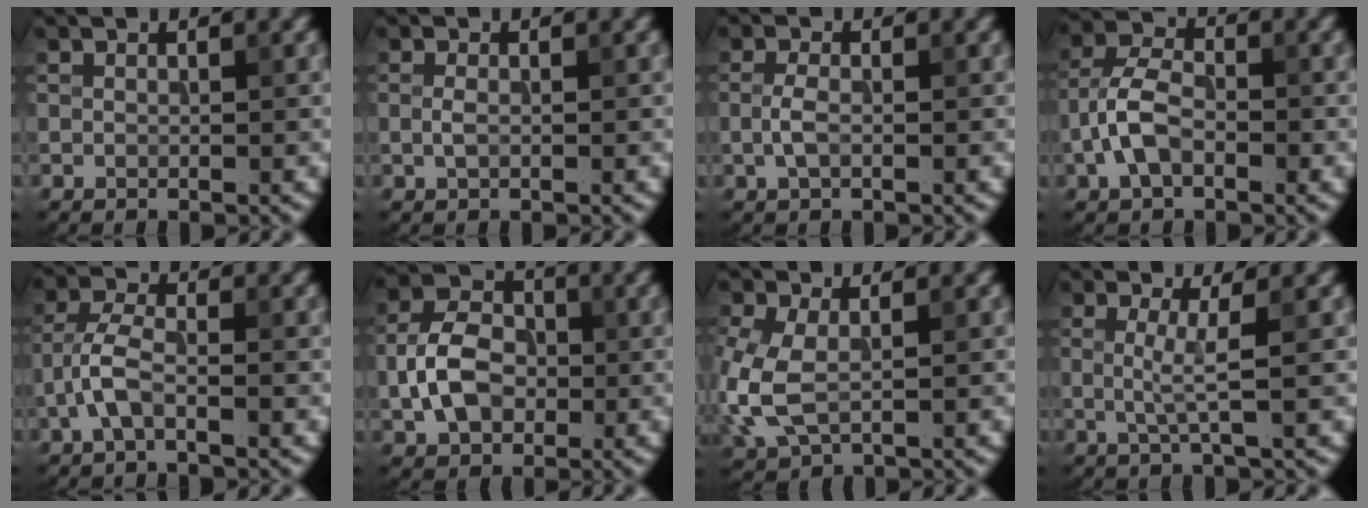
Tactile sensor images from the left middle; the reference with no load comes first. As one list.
[{"total": 0.9, "force": [-0.1, 0.4, 0.8], "torque": [-0.022, -0.002, -0.004]}, {"total": 1.7, "force": [-0.4, 0.7, 1.5], "torque": [-0.036, 0.001, -0.012]}, {"total": 4.4, "force": [-1.6, 2.5, 3.2], "torque": [-0.066, 0.010, -0.039]}, {"total": 3.3, "force": [-1.5, 1.2, 2.6], "torque": [-0.058, 0.010, -0.039]}, {"total": 5.5, "force": [-1.0, 4.0, 3.7], "torque": [-0.070, 0.006, -0.022]}, {"total": 5.3, "force": [-0.6, 3.3, 4.1], "torque": [-0.121, -0.008, -0.011]}, {"total": 2.5, "force": [0.1, 0.5, 2.4], "torque": [-0.050, -0.004, -0.001]}]